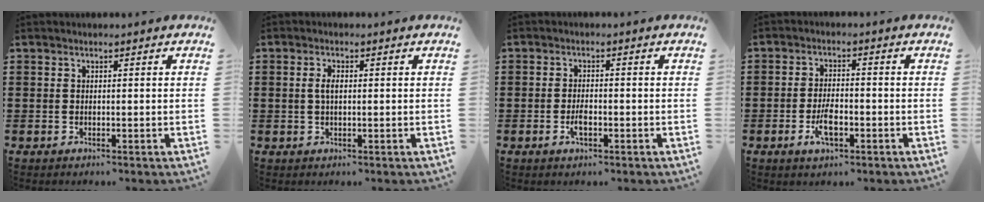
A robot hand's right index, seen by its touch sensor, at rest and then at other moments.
{"total": 2.2, "force": [0.2, 0.9, 2.0], "torque": [-0.041, 0.004, 0.001]}
{"total": 2.5, "force": [-0.9, 1.0, 2.1], "torque": [-0.040, 0.002, -0.017]}
{"total": 4.5, "force": [-1.8, 1.8, 3.7], "torque": [-0.076, 0.001, -0.034]}